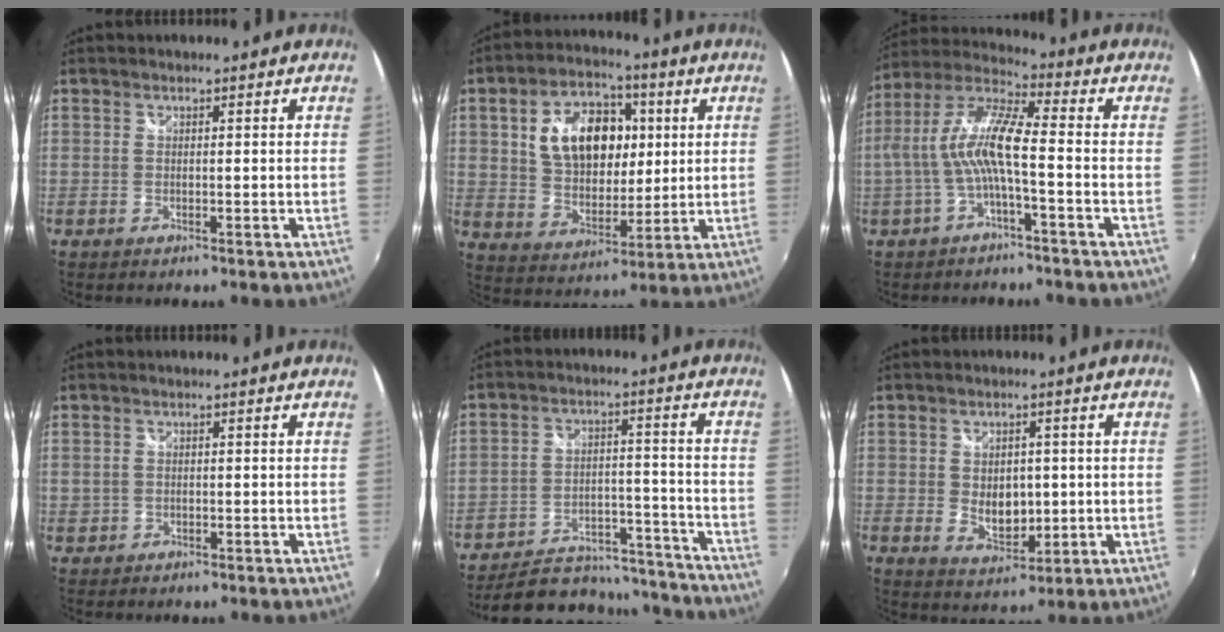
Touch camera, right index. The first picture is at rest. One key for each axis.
{"total": 15.9, "fx": 3.8, "fy": 10.3, "fz": 11.5, "tx": -0.212, "ty": 0.025, "tz": 0.073}
{"total": 10.7, "fx": -1.7, "fy": 1.7, "fz": 10.4, "tx": -0.210, "ty": 0.011, "tz": -0.029}
{"total": 1.9, "fx": 0.1, "fy": 1.8, "fz": 0.4, "tx": -0.009, "ty": 0.001, "tz": 0.005}
{"total": 19.5, "fx": -16.9, "fy": 8.0, "fz": 5.6, "tx": -0.114, "ty": 0.039, "tz": -0.211}
{"total": 6.8, "fx": 0.0, "fy": 4.8, "fz": 4.8, "tx": -0.080, "ty": -0.007, "tz": 0.011}